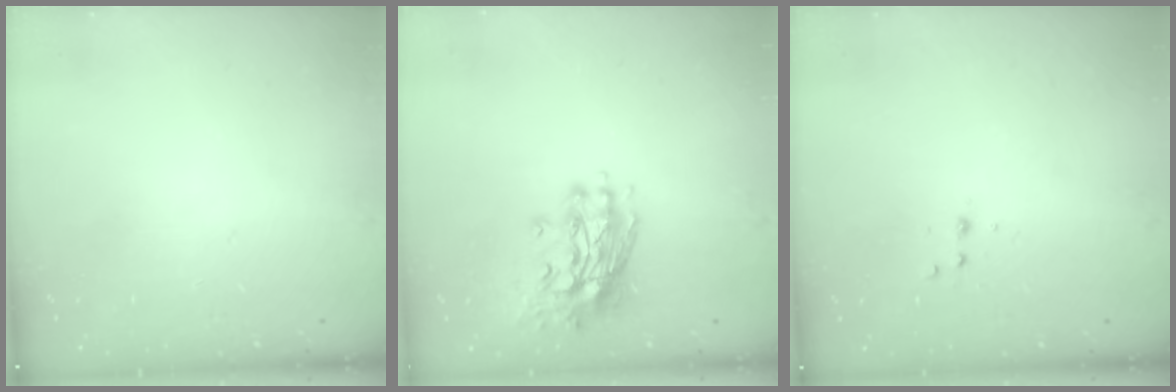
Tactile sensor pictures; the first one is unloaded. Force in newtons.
{"total": 11.8, "press": 11.7, "slide": 1.3}
{"total": 2.9, "press": 2.7, "slide": 1.1}